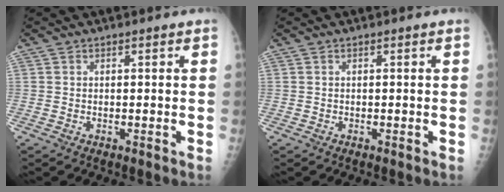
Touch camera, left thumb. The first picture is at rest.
{"total": 0.0}